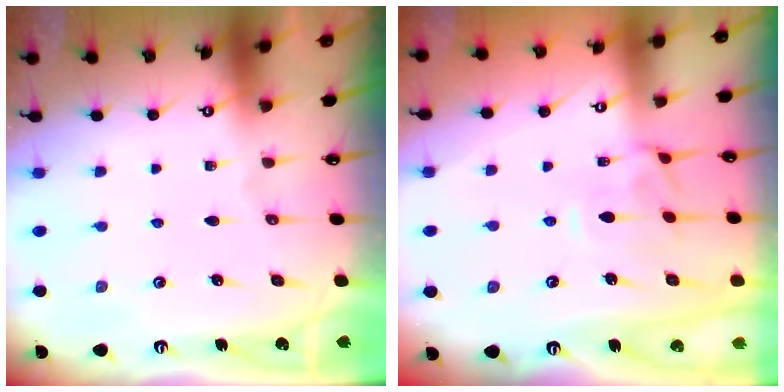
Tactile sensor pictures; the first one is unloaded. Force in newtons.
{"total": 0.7, "press": 0.3, "slide": 0.6}